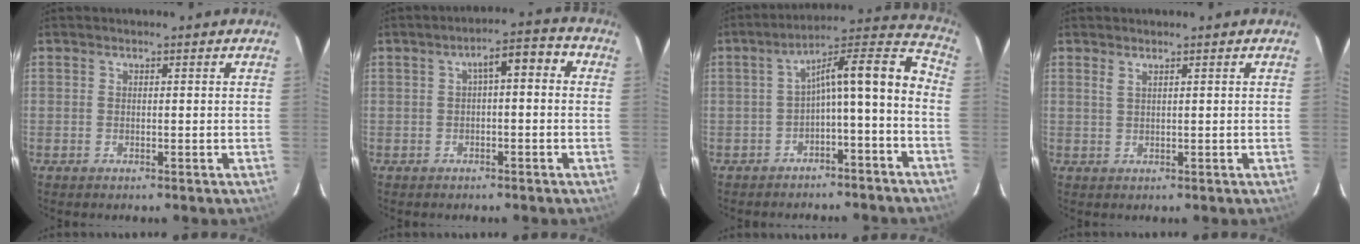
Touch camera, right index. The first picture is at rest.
{"total": 5.1, "force": [-0.2, 1.8, 4.8], "torque": [-0.073, 0.029, 0.007]}
{"total": 12.6, "force": [-4.5, 2.9, 11.4], "torque": [-0.172, 0.046, -0.065]}
{"total": 0.9, "force": [0.7, -0.1, 0.6], "torque": [-0.012, 0.001, 0.013]}